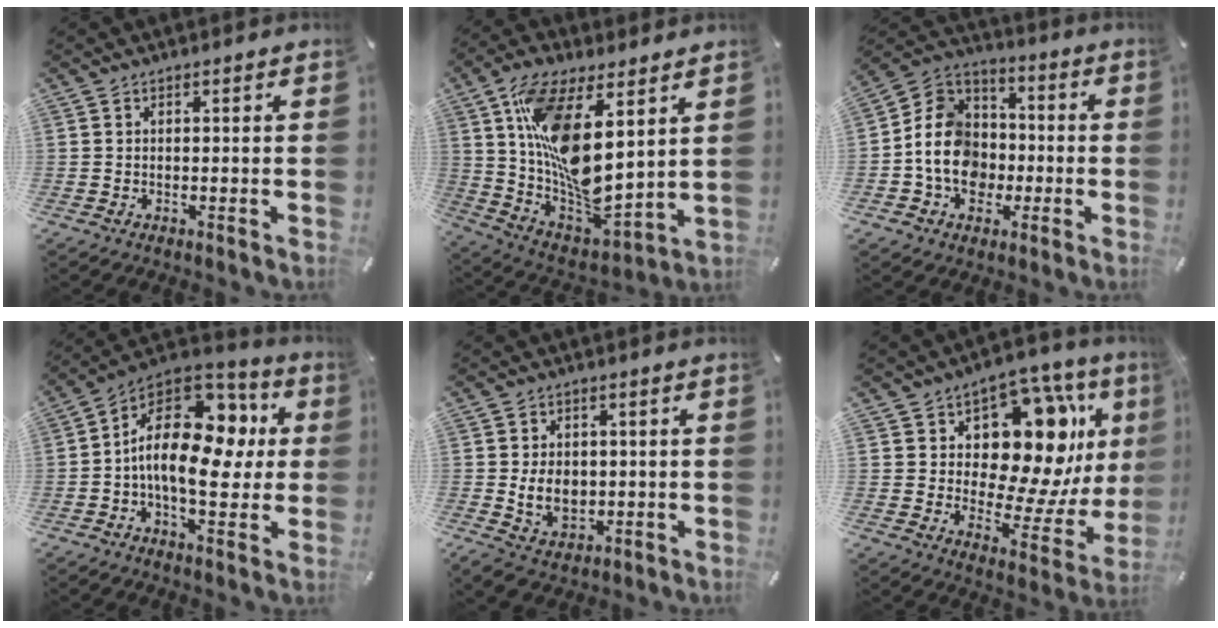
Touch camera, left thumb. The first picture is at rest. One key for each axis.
{"total": 17.7, "fx": 6.8, "fy": 7.5, "fz": 14.6, "tx": -0.295, "ty": -0.056, "tz": 0.119}
{"total": 13.5, "fx": -3.6, "fy": 11.5, "fz": 6.1, "tx": -0.135, "ty": 0.033, "tz": -0.063}
{"total": 20.7, "fx": 1.6, "fy": 11.9, "fz": 16.8, "tx": -0.275, "ty": -0.002, "tz": 0.030}
{"total": 7.5, "fx": -0.7, "fy": 6.0, "fz": 4.4, "tx": -0.087, "ty": -0.005, "tz": -0.017}
{"total": 17.7, "fx": 7.5, "fy": 11.0, "fz": 11.7, "tx": -0.157, "ty": -0.059, "tz": 0.132}